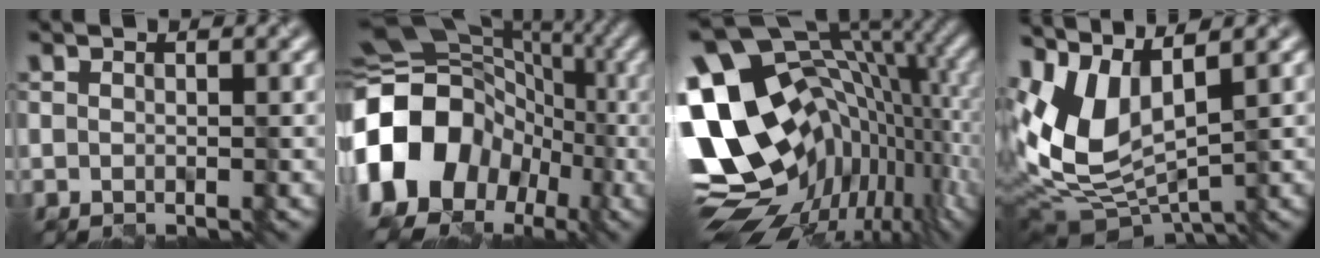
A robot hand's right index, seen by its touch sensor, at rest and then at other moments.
{"total": 14.9, "force": [-3.6, 12.0, 8.1], "torque": [-0.169, 0.009, -0.086]}
{"total": 19.2, "force": [-2.2, 12.2, 14.8], "torque": [-0.247, -0.005, -0.029]}
{"total": 8.1, "force": [2.1, 4.2, 6.7], "torque": [-0.154, -0.014, 0.047]}